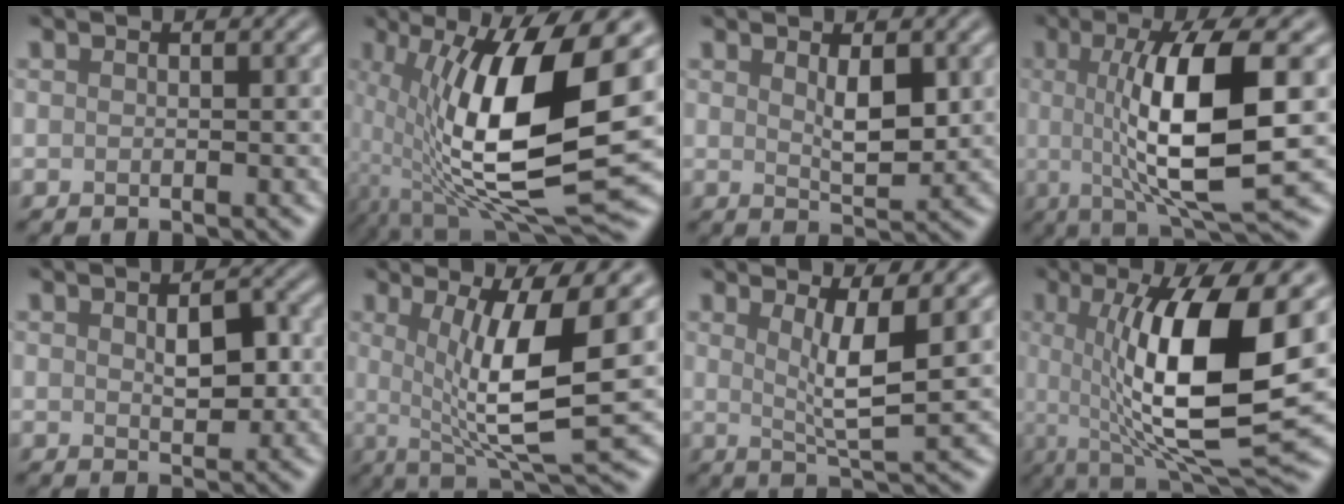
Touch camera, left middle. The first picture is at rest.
{"total": 14.0, "force": [0.6, 4.5, 13.3], "torque": [-0.241, -0.024, 0.013]}
{"total": 2.8, "force": [0.9, 1.0, 2.5], "torque": [-0.047, -0.006, 0.020]}
{"total": 10.4, "force": [0.4, 2.6, 10.0], "torque": [-0.154, -0.006, 0.010]}
{"total": 3.2, "force": [0.4, 1.7, 2.7], "torque": [-0.045, 0.001, 0.007]}
{"total": 8.9, "force": [0.8, 2.1, 8.6], "torque": [-0.139, -0.011, 0.018]}
{"total": 4.4, "force": [1.2, 0.8, 4.1], "torque": [-0.076, -0.010, 0.025]}
{"total": 12.7, "force": [0.9, 3.4, 12.2], "torque": [-0.196, -0.011, 0.019]}